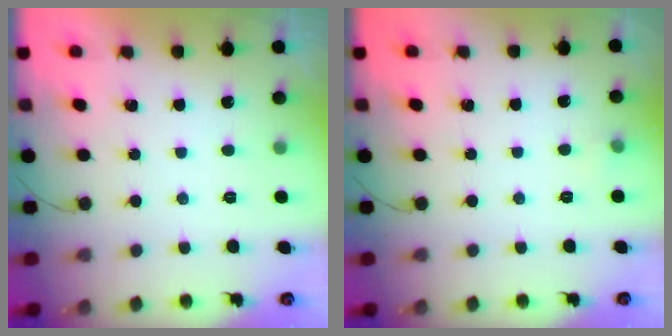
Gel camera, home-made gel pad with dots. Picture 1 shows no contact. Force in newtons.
{"total": 3.0, "press": 2.8, "slide": 1.1}